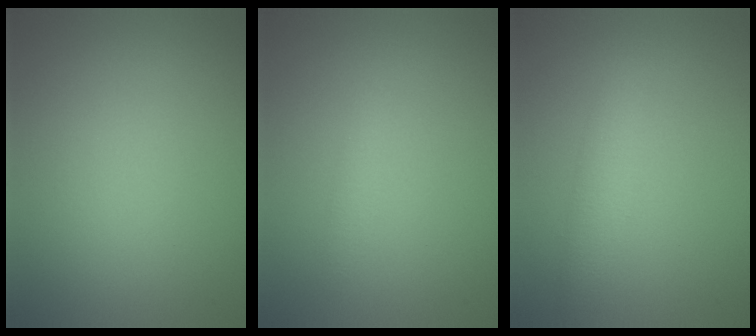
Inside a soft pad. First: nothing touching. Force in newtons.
{"total": 1.0, "press": 1.0, "slide": 0.0}
{"total": 2.5, "press": 2.5, "slide": 0.1}